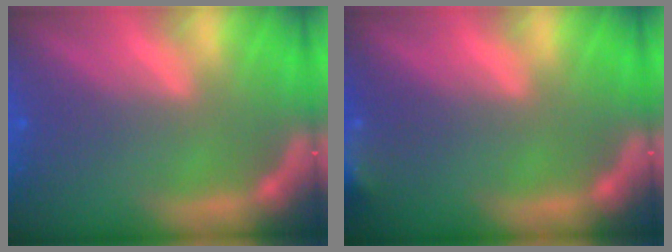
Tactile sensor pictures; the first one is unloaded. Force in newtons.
{"total": 3.4}